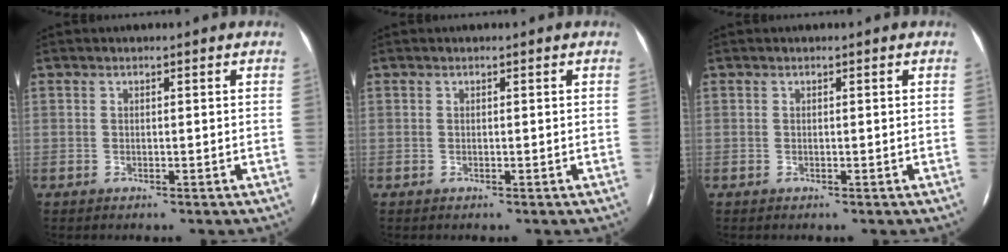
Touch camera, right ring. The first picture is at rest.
{"total": 0.0}
{"total": 0.0}